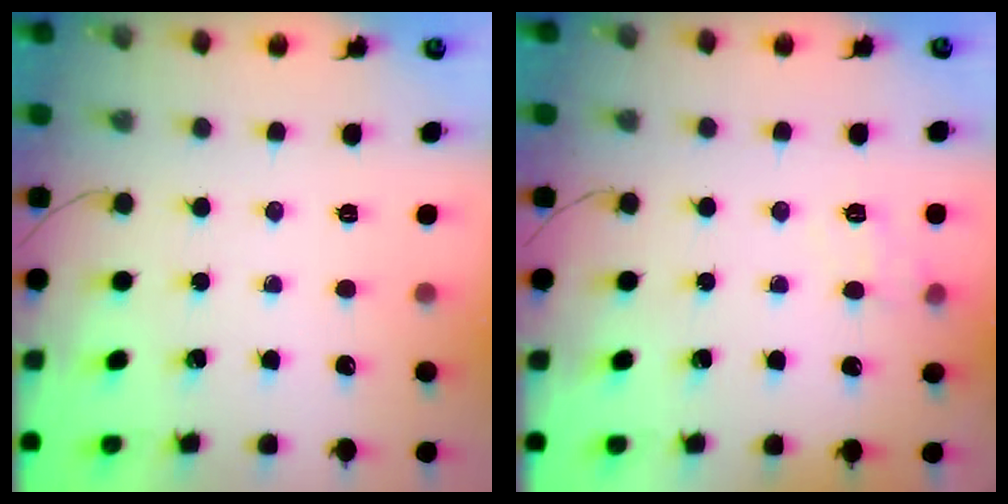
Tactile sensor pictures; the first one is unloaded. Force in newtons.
{"total": 5.0, "press": 4.6, "slide": 1.9}